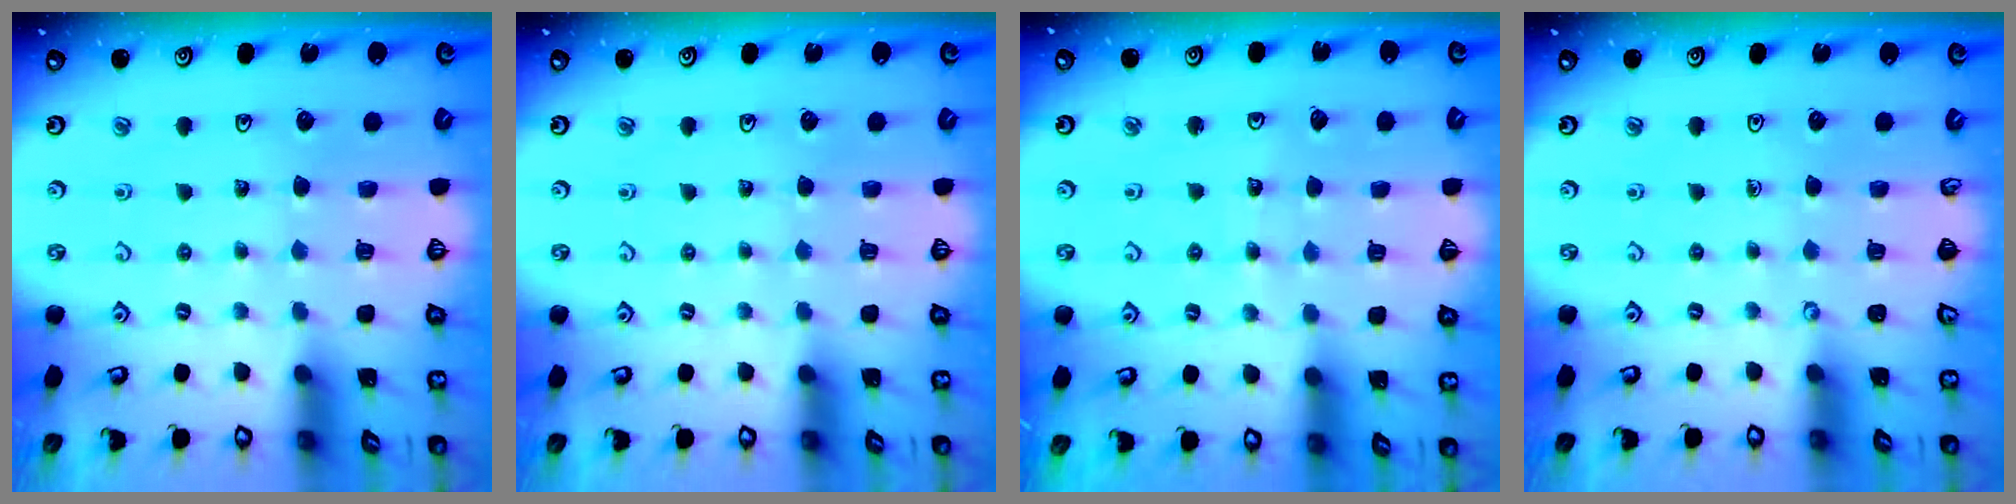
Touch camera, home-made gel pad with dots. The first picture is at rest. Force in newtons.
{"total": 0.0}
{"total": 5.9, "press": 5.9, "slide": 0.7}
{"total": 0.0}